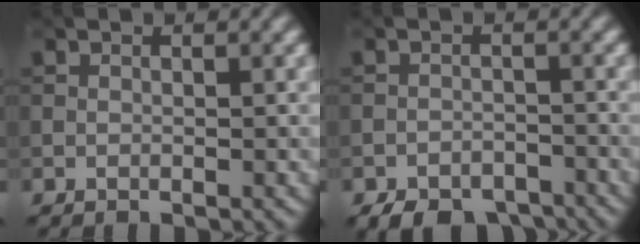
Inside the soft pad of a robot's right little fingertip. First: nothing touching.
{"total": 5.0, "force": [-4.1, 2.2, 1.8], "torque": [-0.020, -0.009, -0.066]}